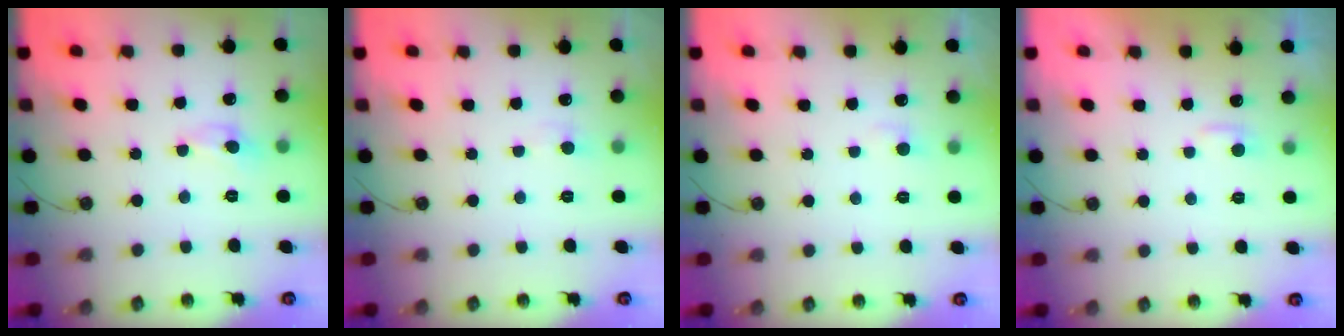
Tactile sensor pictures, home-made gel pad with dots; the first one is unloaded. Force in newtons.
{"total": 0.0}
{"total": 1.3, "press": 1.2, "slide": 0.6}
{"total": 2.9, "press": 2.9, "slide": 0.4}